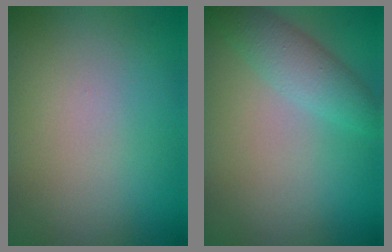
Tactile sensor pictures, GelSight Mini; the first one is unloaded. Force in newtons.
{"total": 3.3, "press": 3.3, "slide": 0.1}